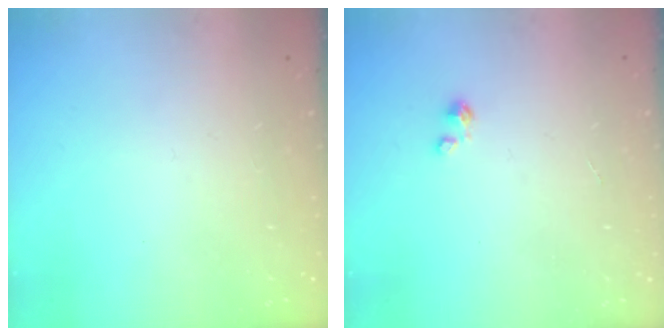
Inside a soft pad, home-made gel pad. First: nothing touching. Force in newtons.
{"total": 0.0}